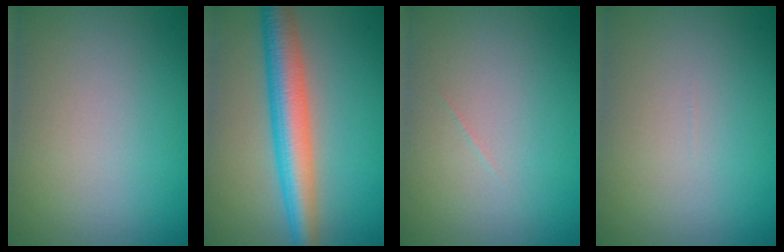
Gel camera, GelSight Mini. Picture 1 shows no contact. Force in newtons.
{"total": 6.3, "press": 6.3, "slide": 0.1}
{"total": 0.0}
{"total": 0.0}